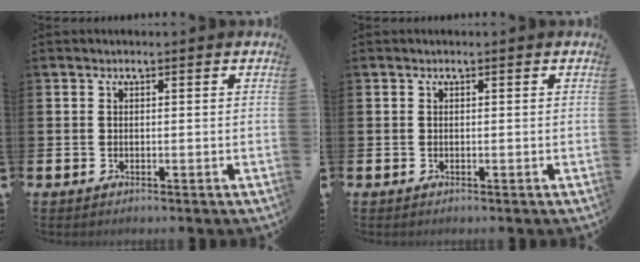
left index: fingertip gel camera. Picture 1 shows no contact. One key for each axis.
{"total": 0.0}